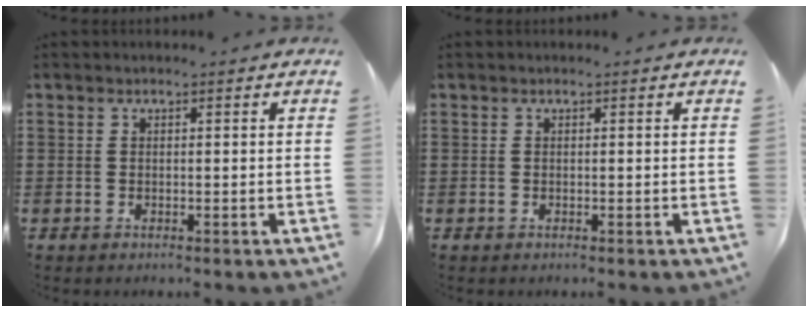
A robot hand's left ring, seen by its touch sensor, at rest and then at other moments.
{"total": 0.0}